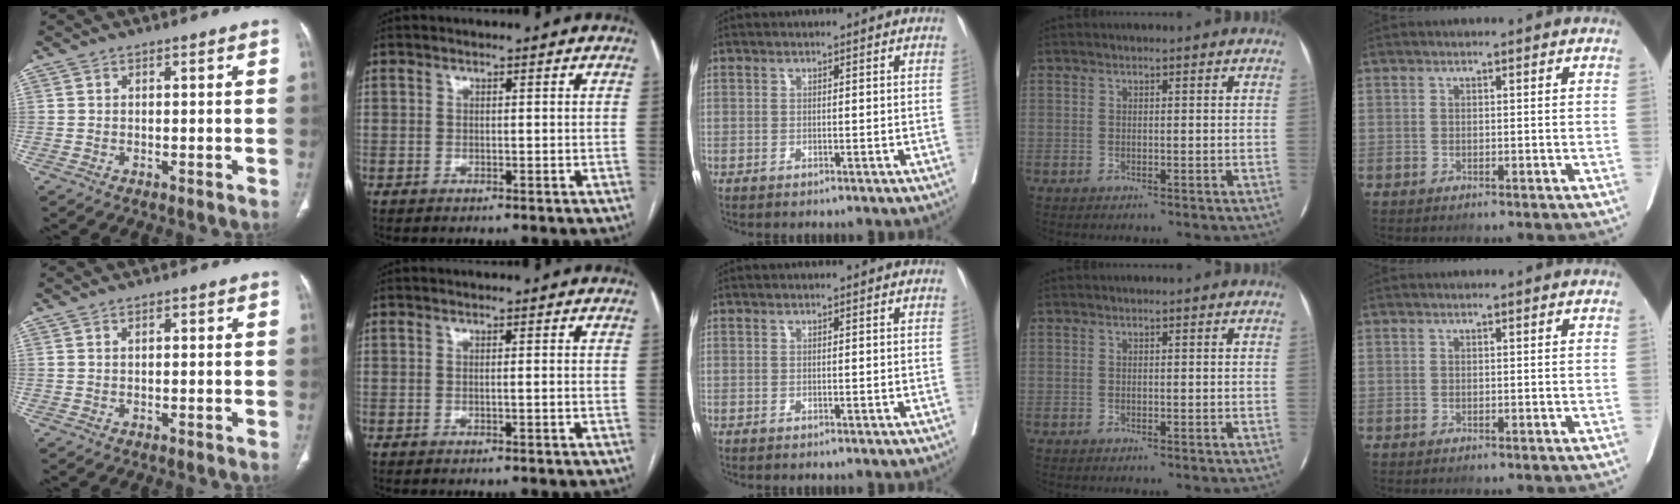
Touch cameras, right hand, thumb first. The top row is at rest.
{"thumb": {"total": 0.7, "force": [0.2, 0.4, 0.5], "torque": [-0.008, 0.003, 0.004]}, "index": {"total": 0.8, "force": [-0.1, -0.1, 0.8], "torque": [-0.013, 0.000, 0.000]}}